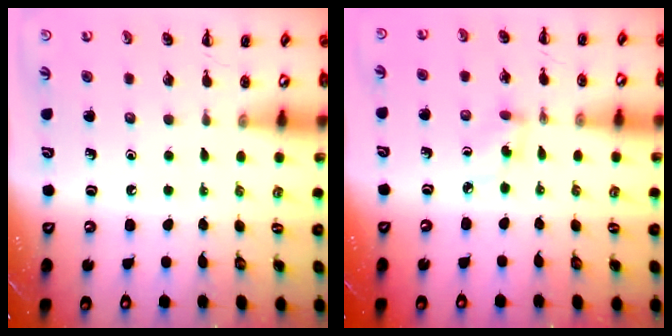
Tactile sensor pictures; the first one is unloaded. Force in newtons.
{"total": 4.6, "press": 4.4, "slide": 1.5}